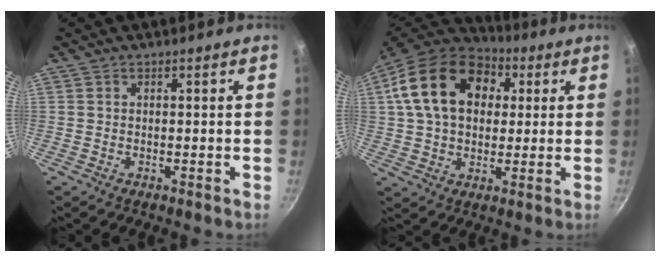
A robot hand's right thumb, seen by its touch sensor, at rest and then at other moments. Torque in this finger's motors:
{"motor_torque": [-0.54, 2.92, 1.36, 0.09, 0.49]}